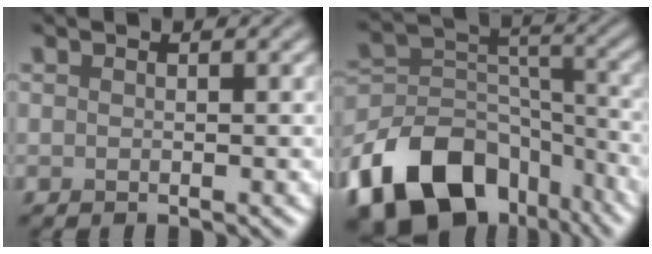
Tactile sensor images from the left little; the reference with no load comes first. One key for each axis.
{"total": 14.3, "fx": -8.7, "fy": 9.0, "fz": 6.9, "tx": -0.151, "ty": 0.001, "tz": -0.149}